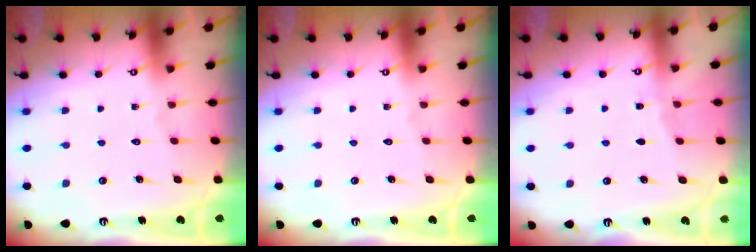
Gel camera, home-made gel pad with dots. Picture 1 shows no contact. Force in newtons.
{"total": 0.0}
{"total": 3.1, "press": 3.1, "slide": 0.4}